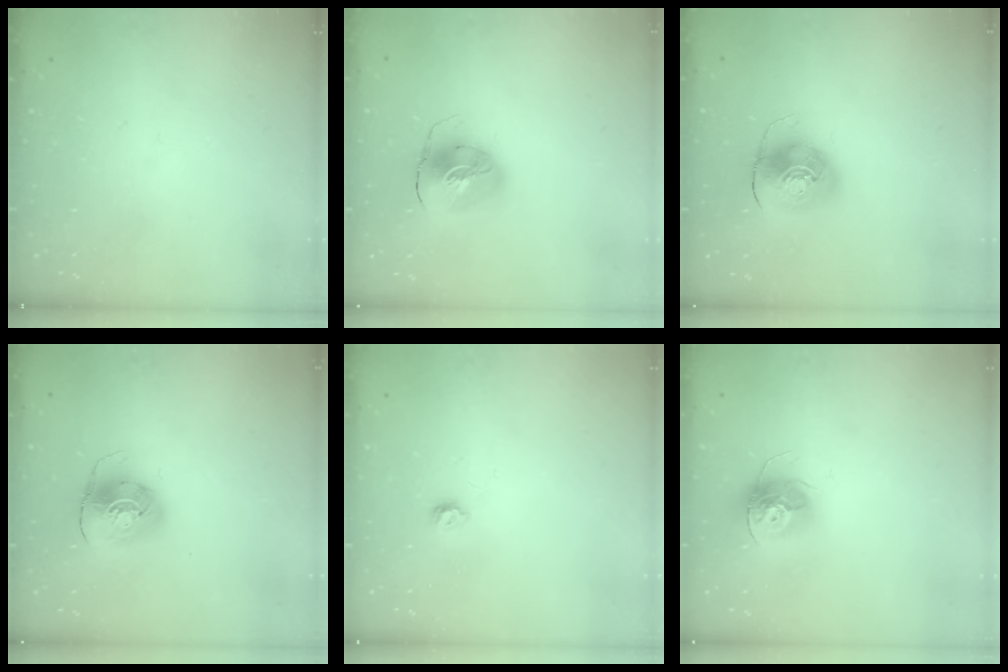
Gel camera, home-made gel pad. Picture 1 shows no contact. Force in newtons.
{"total": 9.3, "press": 9.2, "slide": 1.3}
{"total": 9.4, "press": 9.2, "slide": 1.5}
{"total": 7.9, "press": 7.9, "slide": 0.7}
{"total": 3.9, "press": 3.9, "slide": 0.6}
{"total": 12.2, "press": 12.2, "slide": 0.4}